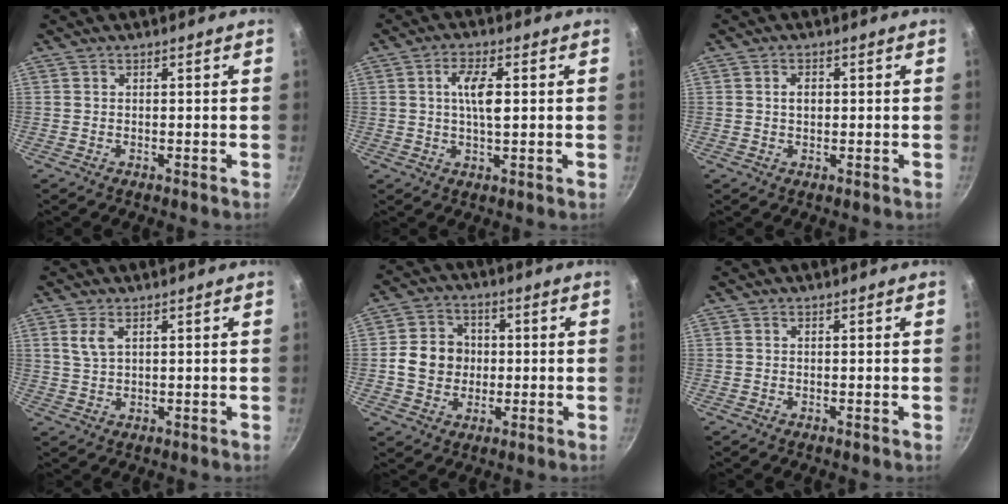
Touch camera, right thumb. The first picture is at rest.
{"total": 6.1, "force": [1.0, 2.1, 5.6], "torque": [-0.105, 0.005, 0.016]}
{"total": 2.2, "force": [0.2, 1.6, 1.6], "torque": [-0.017, 0.003, 0.004]}
{"total": 3.5, "force": [1.5, 1.7, 2.6], "torque": [-0.051, -0.006, 0.031]}
{"total": 9.0, "force": [-0.1, 7.9, 4.3], "torque": [-0.047, 0.015, -0.010]}
{"total": 0.0}